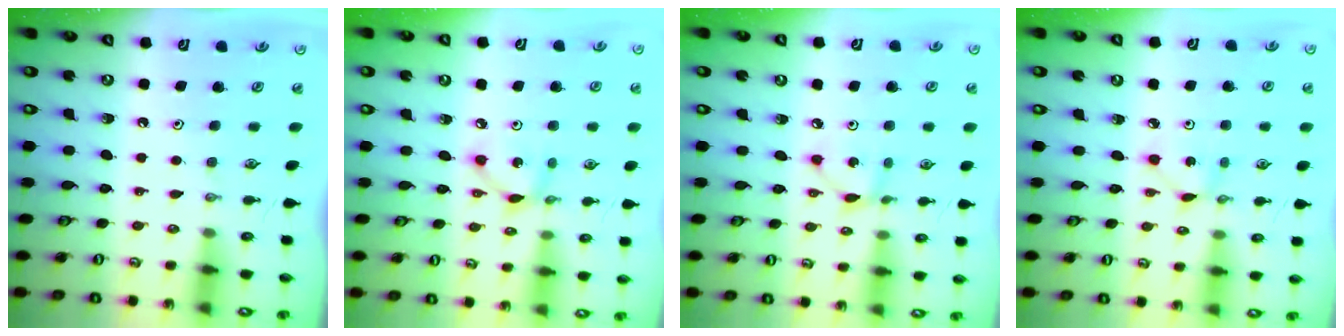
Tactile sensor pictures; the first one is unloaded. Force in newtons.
{"total": 5.3, "press": 5.3, "slide": 0.3}
{"total": 3.6, "press": 3.6, "slide": 0.1}
{"total": 2.0, "press": 1.9, "slide": 0.2}